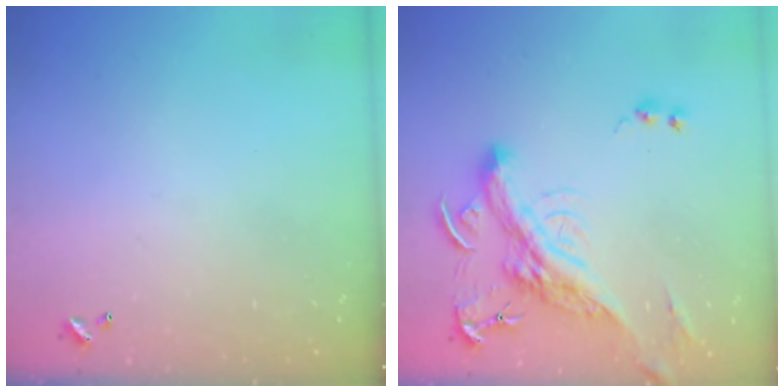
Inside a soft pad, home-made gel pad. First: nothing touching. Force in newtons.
{"total": 5.1, "press": 4.8, "slide": 1.8}